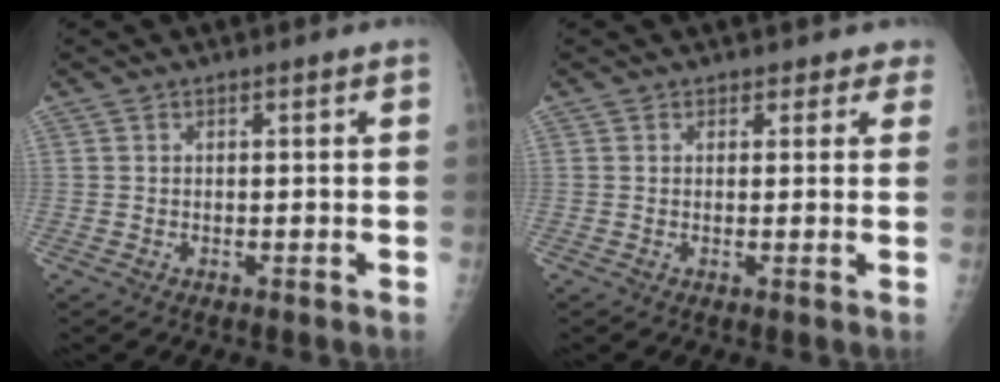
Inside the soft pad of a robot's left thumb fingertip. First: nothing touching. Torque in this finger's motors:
{"motor_torque": [-0.59, -0.08, -0.07, -0.10, 0.00]}